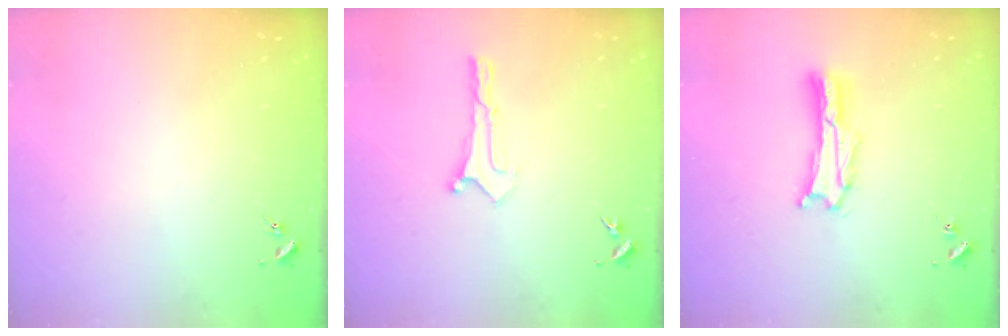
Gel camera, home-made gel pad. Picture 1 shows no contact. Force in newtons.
{"total": 0.0}
{"total": 1.7, "press": 1.7, "slide": 0.3}